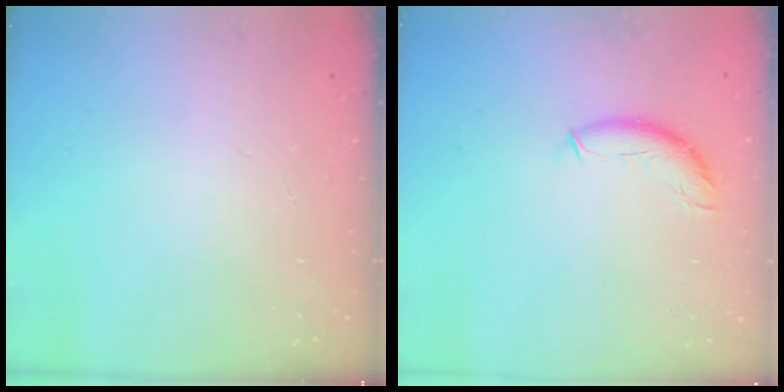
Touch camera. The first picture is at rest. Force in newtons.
{"total": 8.3, "press": 8.3, "slide": 0.4}